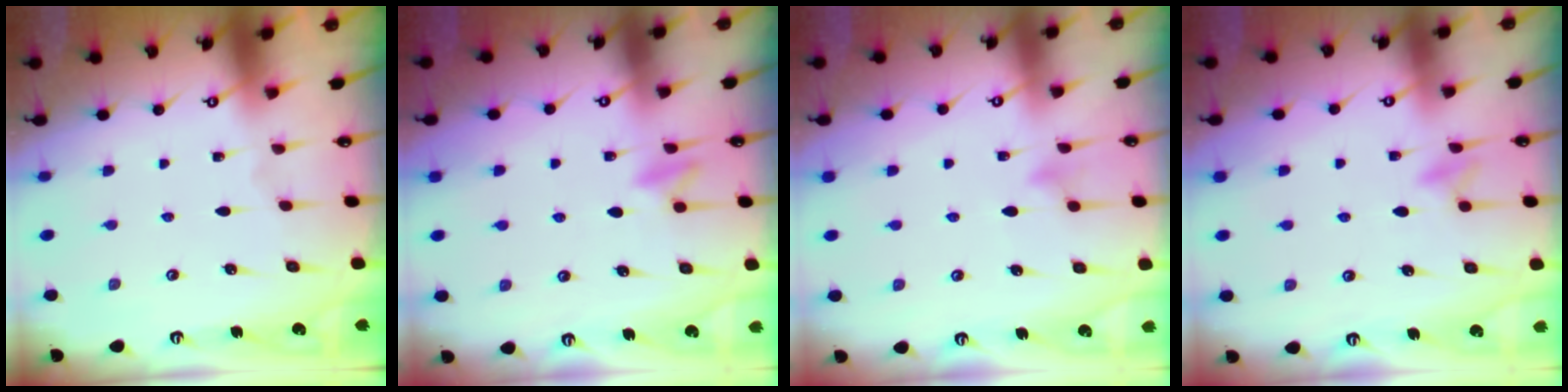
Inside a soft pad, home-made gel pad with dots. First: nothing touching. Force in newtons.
{"total": 4.5, "press": 4.5, "slide": 0.5}
{"total": 9.0, "press": 9.0, "slide": 0.8}
{"total": 7.3, "press": 7.2, "slide": 0.7}